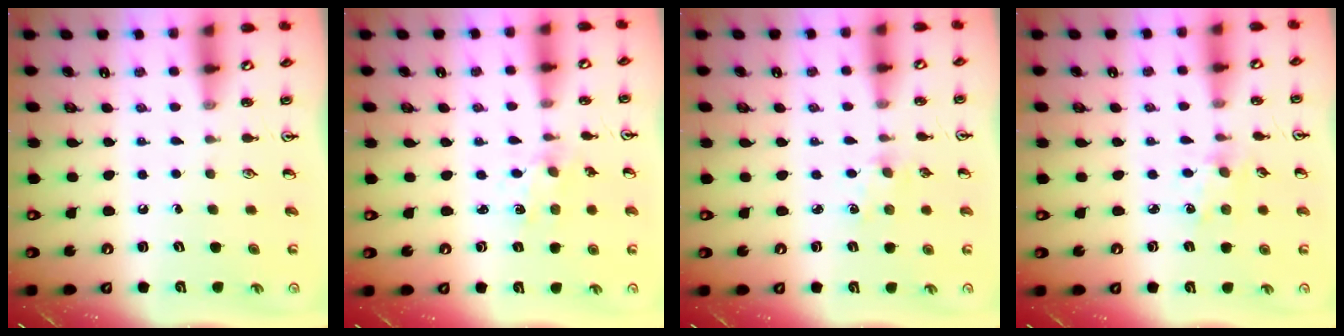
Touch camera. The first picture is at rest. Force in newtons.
{"total": 1.2, "press": 1.2, "slide": 0.3}
{"total": 3.1, "press": 3.1, "slide": 0.5}
{"total": 3.1, "press": 3.0, "slide": 0.5}